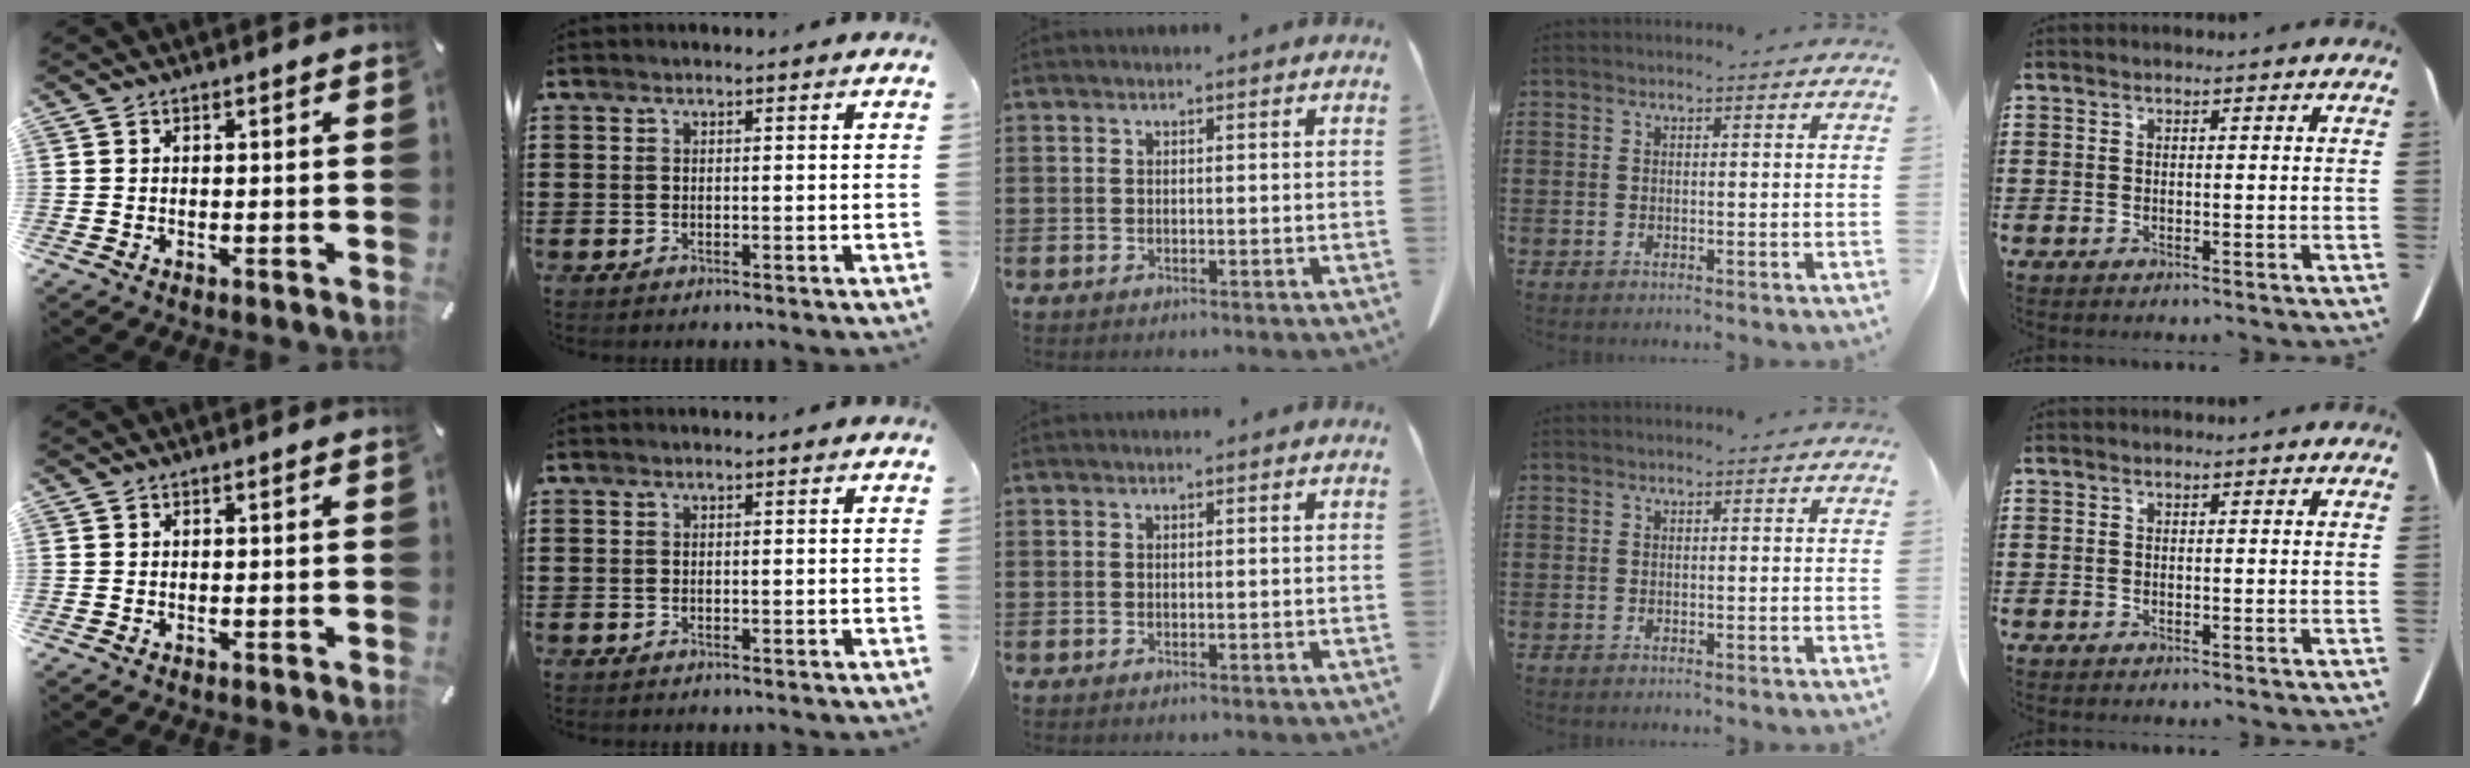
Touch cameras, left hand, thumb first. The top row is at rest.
{}